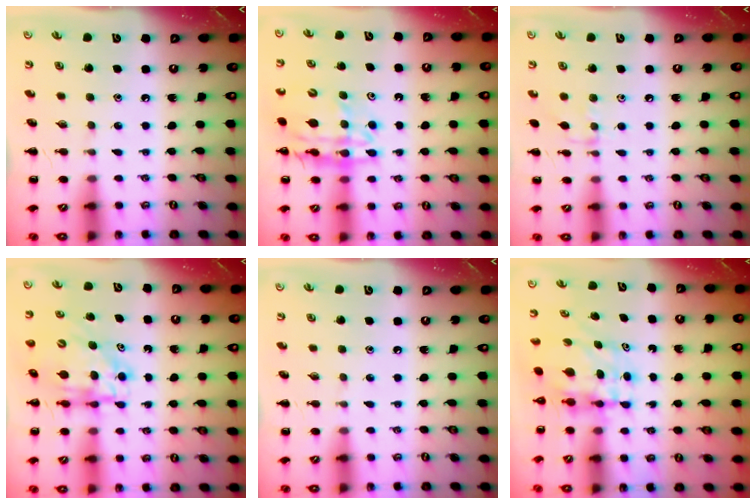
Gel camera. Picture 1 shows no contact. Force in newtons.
{"total": 15.8, "press": 15.4, "slide": 3.8}
{"total": 6.3, "press": 6.0, "slide": 1.8}
{"total": 5.9, "press": 5.9, "slide": 0.5}
{"total": 0.0}
{"total": 6.0, "press": 5.9, "slide": 1.0}